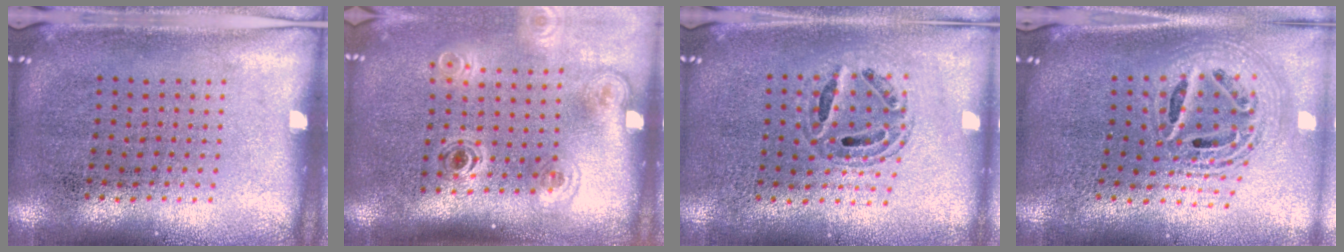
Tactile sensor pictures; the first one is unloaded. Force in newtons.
{"total": 1.8, "press": 1.2, "slide": 1.4}
{"total": 0.7, "press": 0.7, "slide": 0.2}
{"total": 2.3, "press": 1.7, "slide": 1.6}